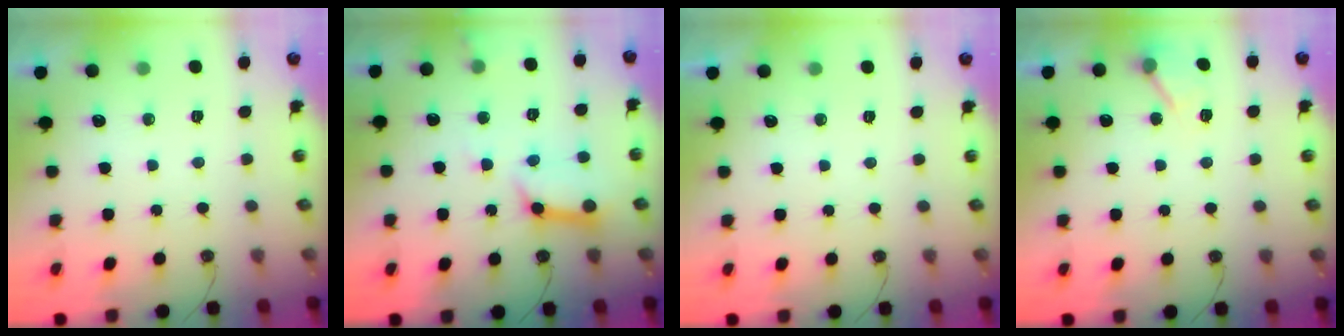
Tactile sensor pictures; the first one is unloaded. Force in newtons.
{"total": 11.5, "press": 11.4, "slide": 1.3}
{"total": 0.0}
{"total": 6.1, "press": 6.0, "slide": 0.9}